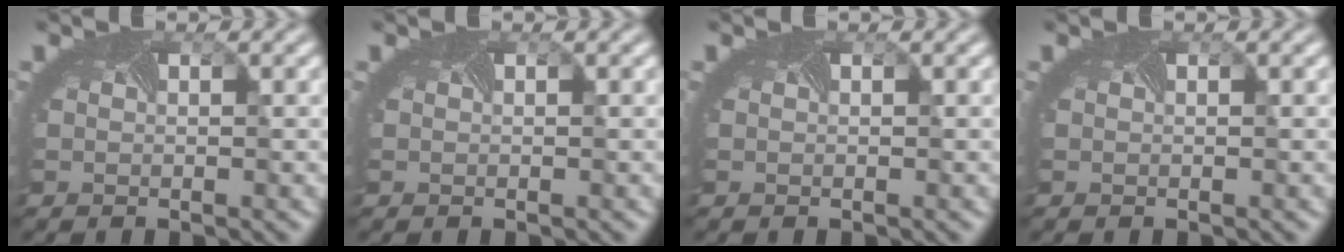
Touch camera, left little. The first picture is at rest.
{"total": 0.0}
{"total": 0.0}
{"total": 0.0}